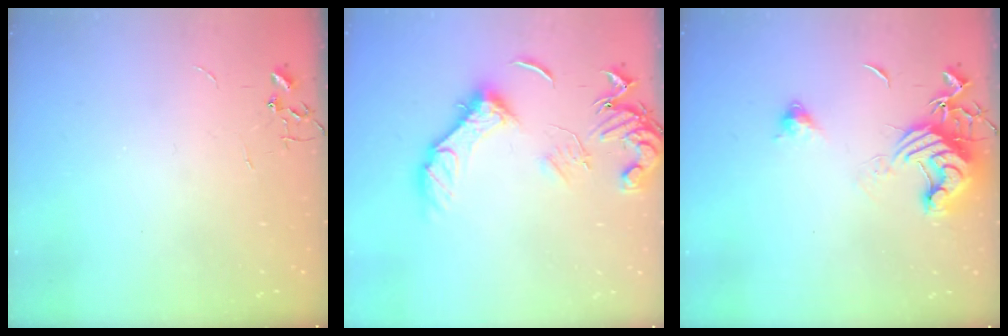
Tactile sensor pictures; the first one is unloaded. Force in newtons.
{"total": 15.0, "press": 15.0, "slide": 0.8}
{"total": 12.6, "press": 12.5, "slide": 1.6}